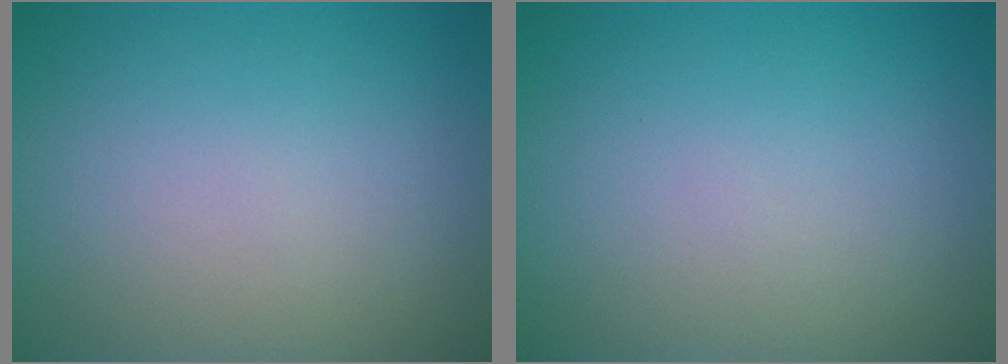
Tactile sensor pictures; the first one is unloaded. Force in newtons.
{"total": 0.0}